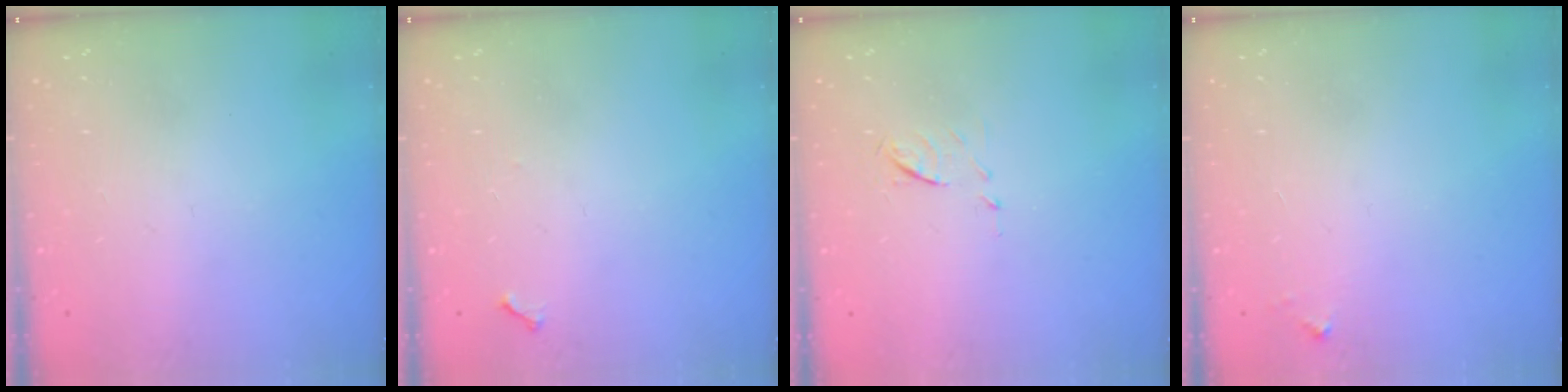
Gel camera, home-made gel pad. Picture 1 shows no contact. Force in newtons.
{"total": 3.8, "press": 3.8, "slide": 0.5}
{"total": 5.8, "press": 5.8, "slide": 0.8}
{"total": 2.8, "press": 2.8, "slide": 0.2}